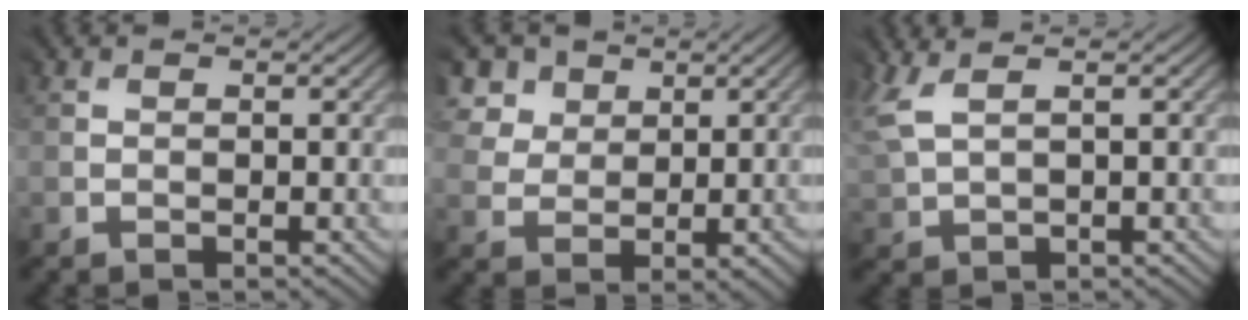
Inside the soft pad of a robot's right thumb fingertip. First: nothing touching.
{"total": 5.4, "force": [3.7, 3.9, 0.8], "torque": [-0.064, 0.003, 0.075]}
{"total": 3.5, "force": [2.5, 1.4, 2.0], "torque": [-0.071, 0.010, 0.055]}